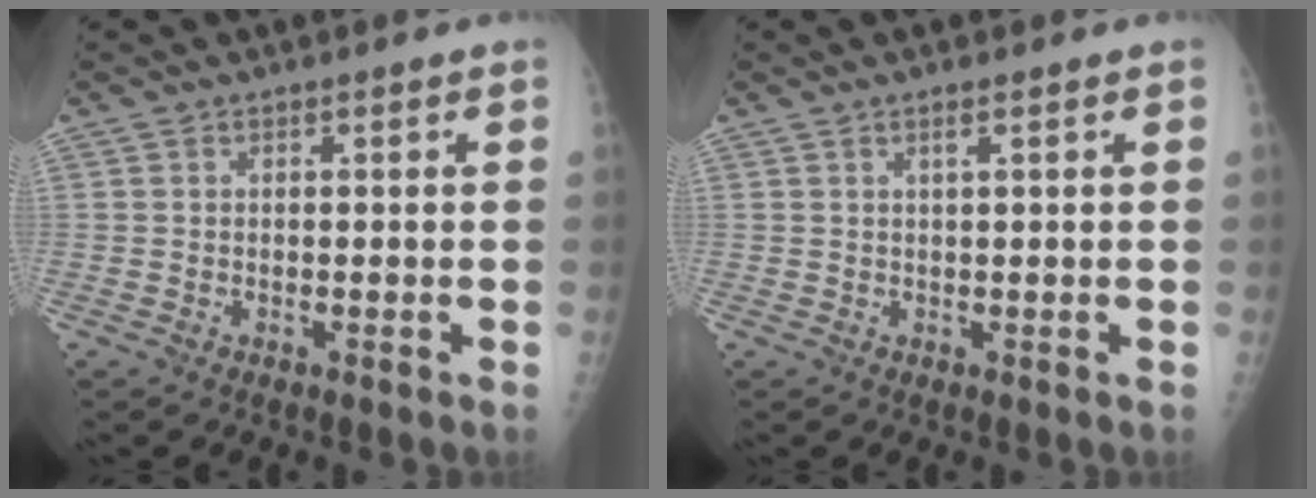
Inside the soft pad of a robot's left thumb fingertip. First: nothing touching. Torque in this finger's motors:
{"motor_torque": [-0.21, -0.09, -0.24, -0.28, 0.04]}